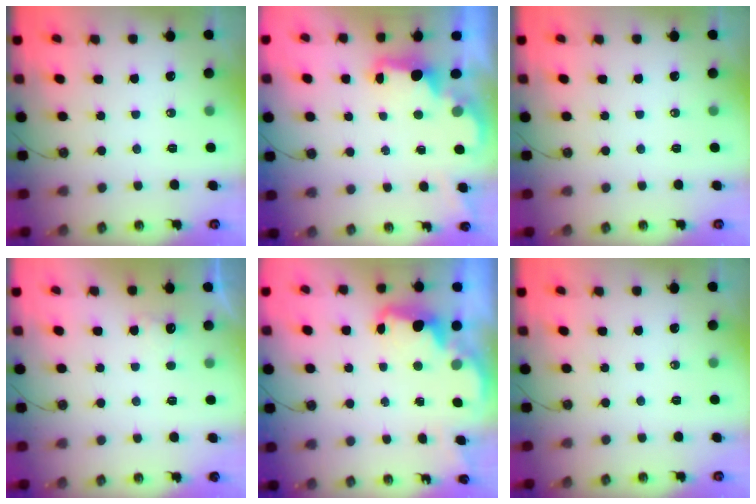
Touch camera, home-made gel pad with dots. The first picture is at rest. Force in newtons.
{"total": 2.3, "press": 2.2, "slide": 0.7}
{"total": 0.0}
{"total": 2.1, "press": 2.0, "slide": 0.9}
{"total": 2.6, "press": 2.5, "slide": 0.5}
{"total": 0.0}